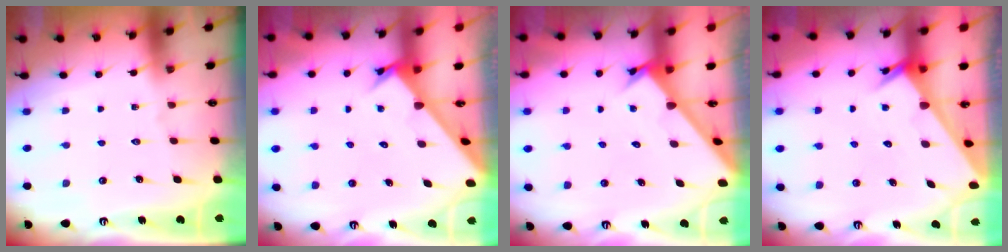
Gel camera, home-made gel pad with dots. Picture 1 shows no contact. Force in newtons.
{"total": 2.6, "press": 2.6, "slide": 0.3}
{"total": 2.7, "press": 2.7, "slide": 0.2}
{"total": 2.2, "press": 2.2, "slide": 0.1}